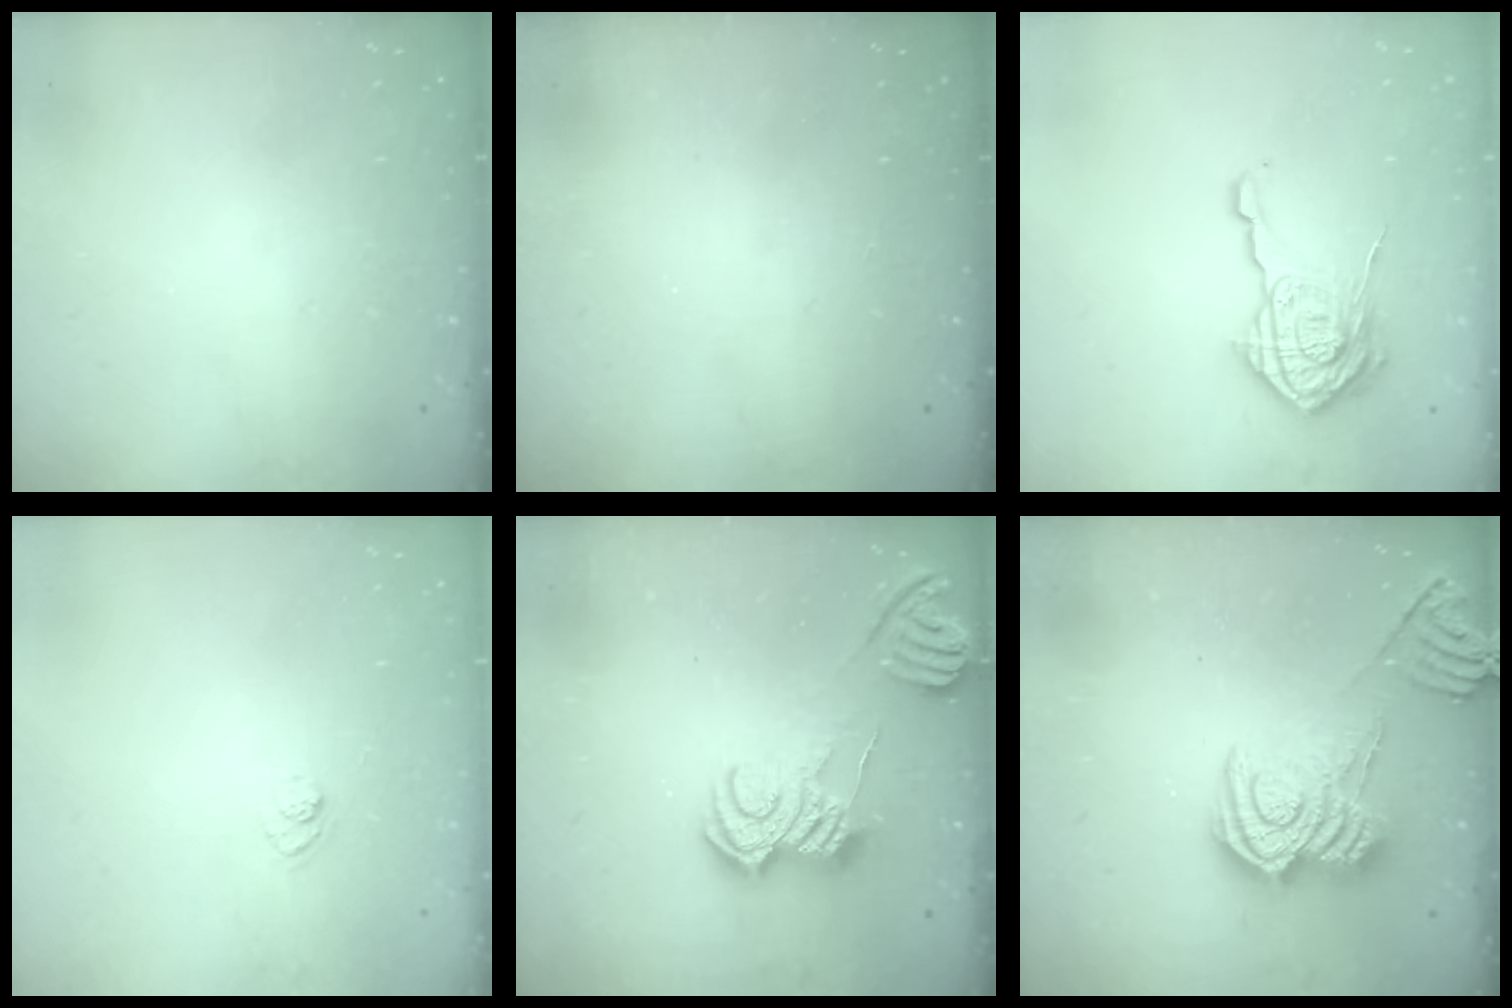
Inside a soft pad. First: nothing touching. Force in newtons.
{"total": 2.3, "press": 2.2, "slide": 0.8}
{"total": 15.0, "press": 15.0, "slide": 0.6}
{"total": 3.2, "press": 3.0, "slide": 1.0}
{"total": 9.0, "press": 9.0, "slide": 0.7}
{"total": 12.7, "press": 12.6, "slide": 0.7}